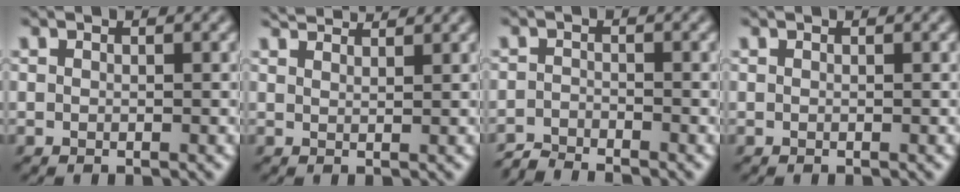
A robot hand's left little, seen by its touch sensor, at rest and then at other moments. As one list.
[{"total": 2.7, "force": [2.6, -0.1, 0.7], "torque": [-0.019, 0.010, 0.043]}, {"total": 2.3, "force": [-2.3, -0.1, 0.0], "torque": [-0.002, 0.000, -0.053]}, {"total": 0.0}]